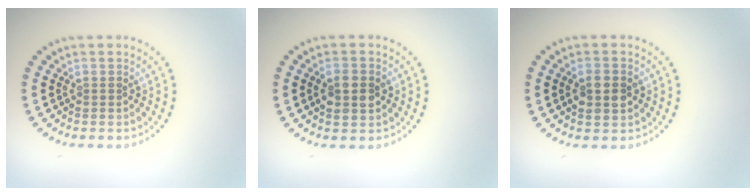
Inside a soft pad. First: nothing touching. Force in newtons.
{"total": 2.9, "press": 2.9, "slide": 0.2}
{"total": 2.8, "press": 2.8, "slide": 0.2}